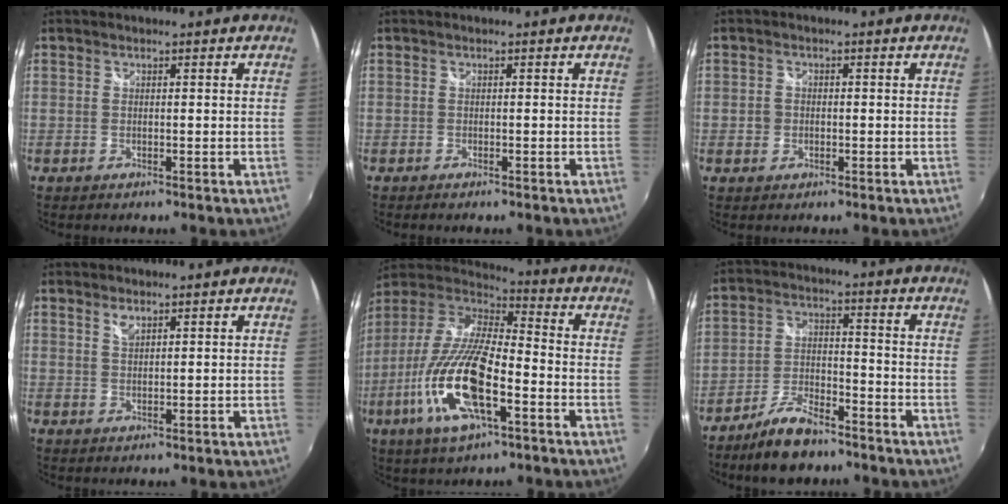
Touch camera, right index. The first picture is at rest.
{"total": 0.8, "force": [-0.7, 0.2, 0.4], "torque": [-0.011, -0.004, -0.014]}
{"total": 2.3, "force": [-0.6, 2.1, 0.9], "torque": [-0.016, 0.002, -0.012]}
{"total": 1.7, "force": [1.3, 0.5, 1.0], "torque": [-0.018, 0.002, 0.023]}
{"total": 19.9, "force": [-7.5, 6.1, 17.4], "torque": [-0.357, -0.026, -0.149]}
{"total": 9.5, "force": [-7.5, 3.3, 4.9], "torque": [-0.109, 0.000, -0.133]}